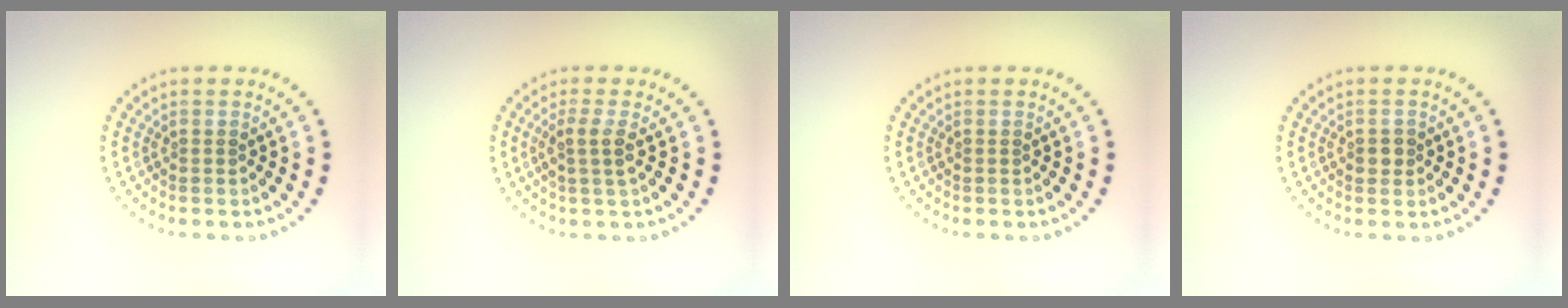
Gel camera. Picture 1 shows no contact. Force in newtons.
{"total": 2.1, "press": 1.8, "slide": 1.0}
{"total": 0.0}
{"total": 1.2, "press": 1.2, "slide": 0.3}